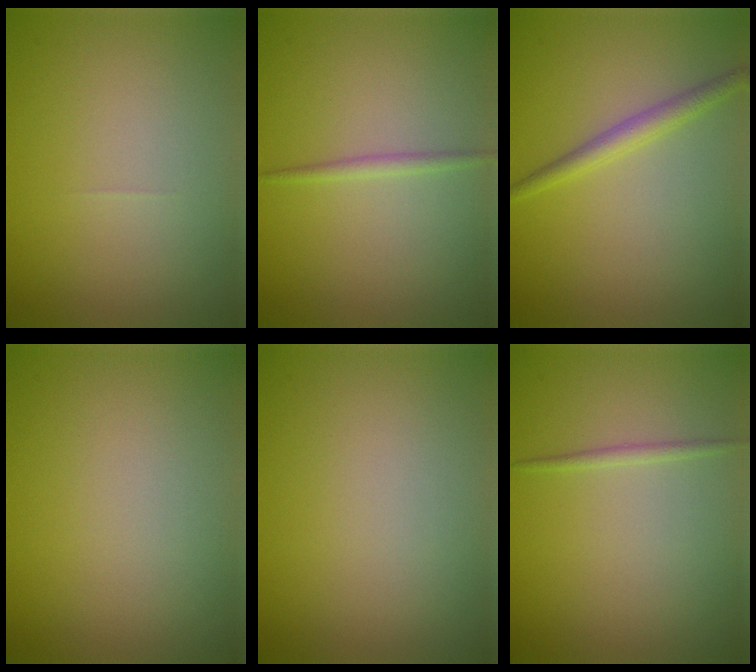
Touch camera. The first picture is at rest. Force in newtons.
{"total": 1.0, "press": 1.0, "slide": 0.0}
{"total": 2.0, "press": 2.0, "slide": 0.1}
{"total": 0.0}
{"total": 0.0}
{"total": 0.8, "press": 0.8, "slide": 0.0}